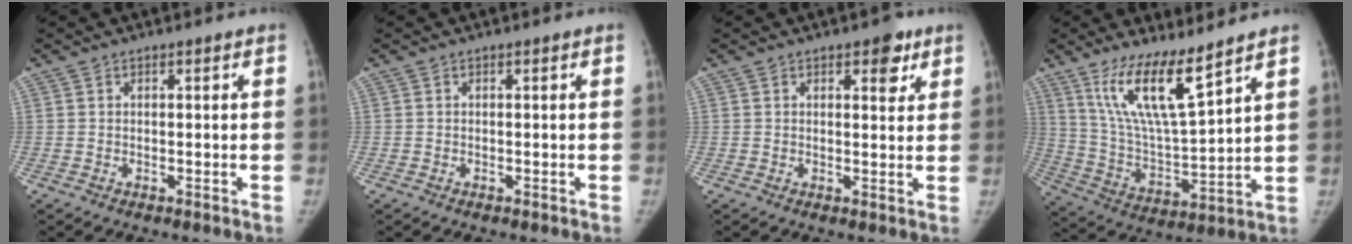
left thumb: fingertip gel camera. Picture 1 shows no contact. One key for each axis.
{"total": 0.0}
{"total": 4.2, "fx": 2.4, "fy": 2.2, "fz": 2.7, "tx": -0.011, "ty": -0.010, "tz": 0.027}
{"total": 14.3, "fx": 9.6, "fy": 2.6, "fz": 10.3, "tx": -0.179, "ty": -0.065, "tz": 0.198}